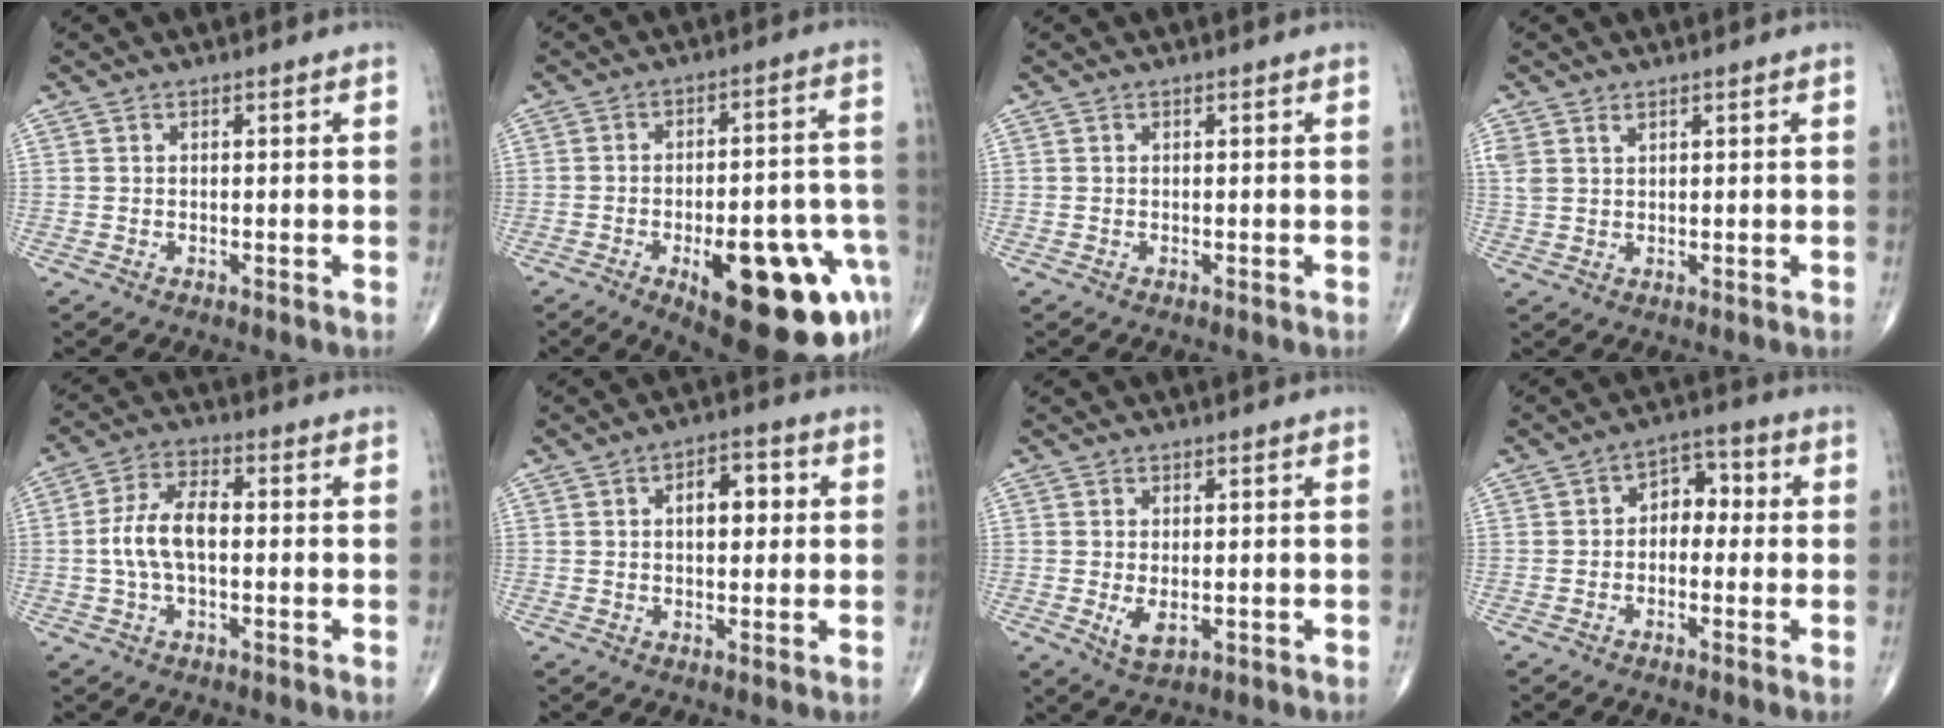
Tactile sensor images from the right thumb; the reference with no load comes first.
{"total": 24.0, "force": [-10.0, 9.1, 19.8], "torque": [-0.186, 0.046, -0.117]}
{"total": 0.0}
{"total": 2.8, "force": [1.8, 1.6, 1.4], "torque": [-0.031, 0.002, 0.044]}
{"total": 8.5, "force": [-0.5, 4.3, 7.4], "torque": [-0.154, 0.024, -0.015]}
{"total": 6.4, "force": [1.1, 3.6, 5.2], "torque": [-0.056, 0.011, 0.011]}
{"total": 3.5, "force": [-0.5, 1.8, 3.0], "torque": [-0.049, -0.008, 0.000]}
{"total": 5.6, "force": [-0.2, 4.0, 3.9], "torque": [-0.025, 0.025, -0.018]}